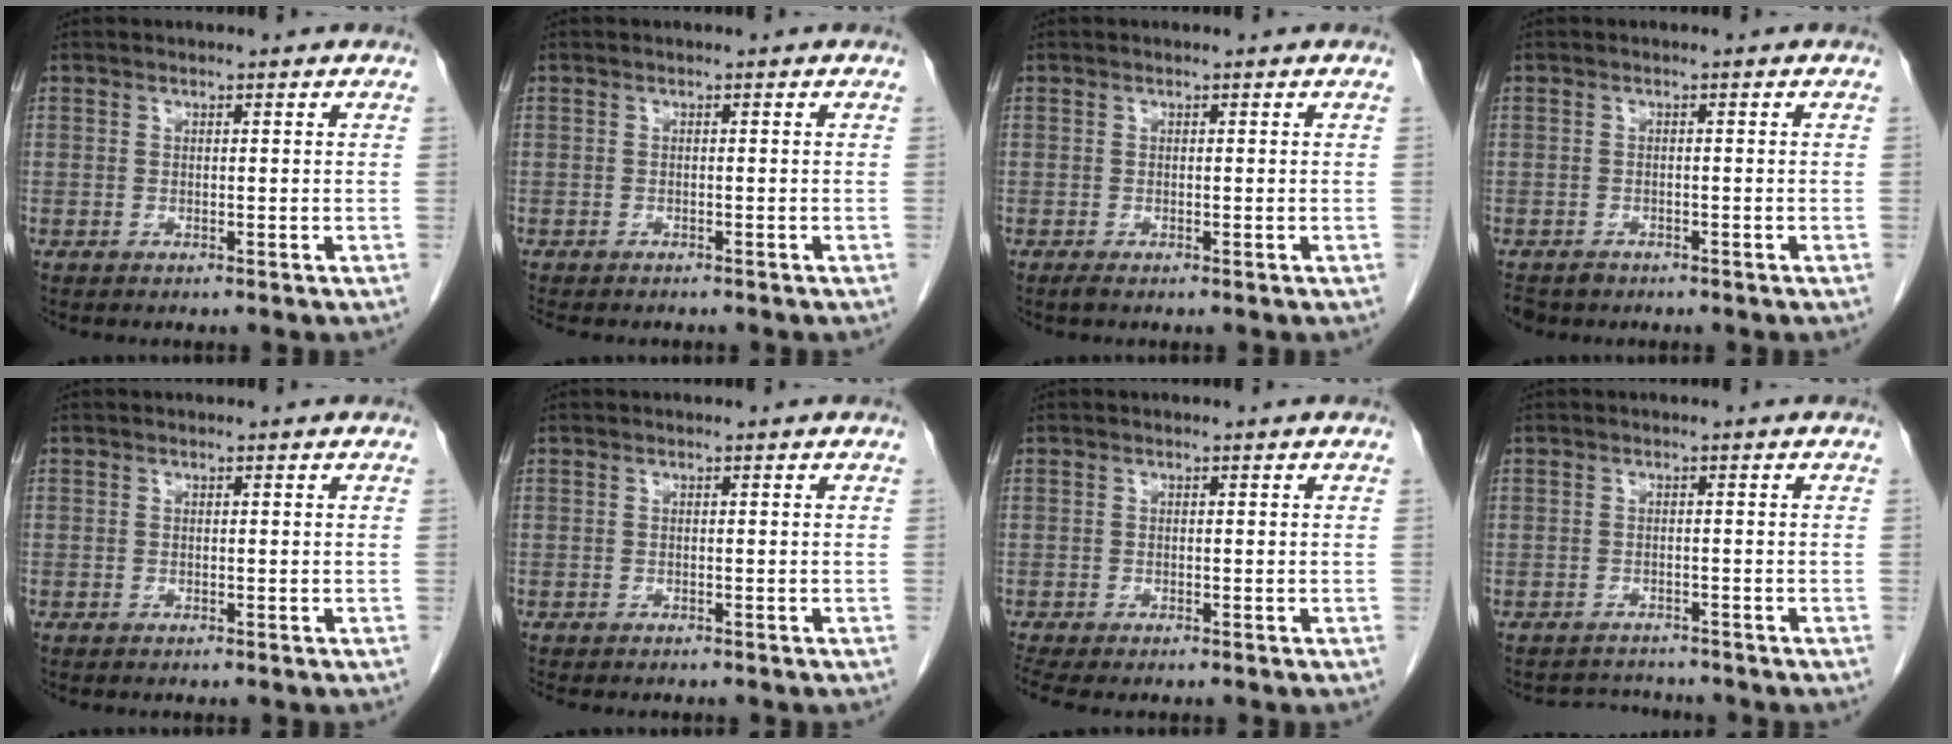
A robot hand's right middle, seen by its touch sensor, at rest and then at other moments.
{"total": 4.8, "force": [-4.2, 1.5, 1.8], "torque": [-0.024, -0.006, -0.055]}
{"total": 0.6, "force": [-0.4, 0.1, 0.4], "torque": [-0.009, -0.002, -0.006]}
{"total": 3.7, "force": [-2.8, 2.3, 0.6], "torque": [-0.008, -0.001, -0.046]}
{"total": 0.0}
{"total": 3.6, "force": [-3.2, 1.1, 1.4], "torque": [-0.019, -0.008, -0.040]}
{"total": 3.1, "force": [-2.6, 0.8, 1.6], "torque": [-0.031, -0.010, -0.043]}
{"total": 2.9, "force": [-2.7, 0.7, -0.8], "torque": [0.009, -0.006, -0.043]}